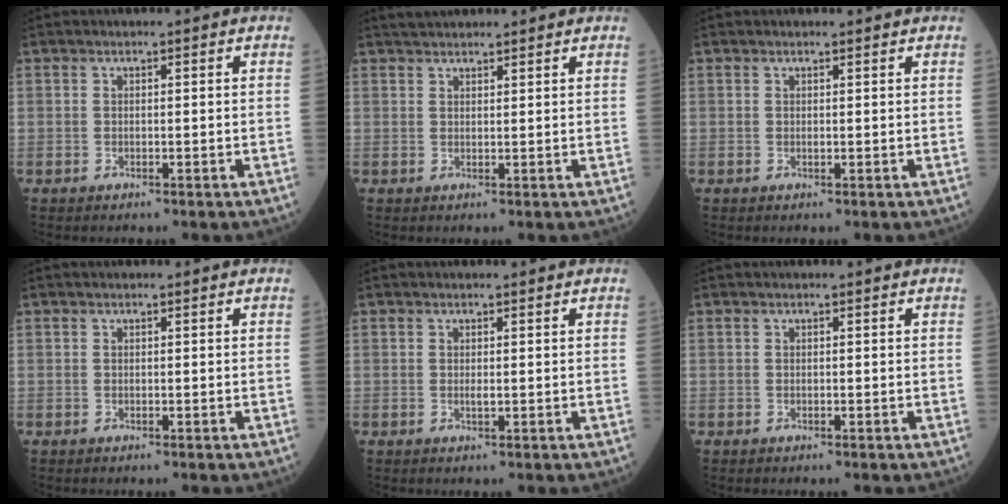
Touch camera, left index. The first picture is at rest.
{"total": 4.8, "force": [4.4, 0.9, 1.5], "torque": [-0.021, 0.034, 0.067]}
{"total": 0.5, "force": [0.5, 0.2, 0.2], "torque": [-0.011, 0.000, 0.007]}
{"total": 0.0}
{"total": 0.8, "force": [0.3, 0.3, 0.7], "torque": [-0.016, -0.003, 0.002]}
{"total": 0.0}